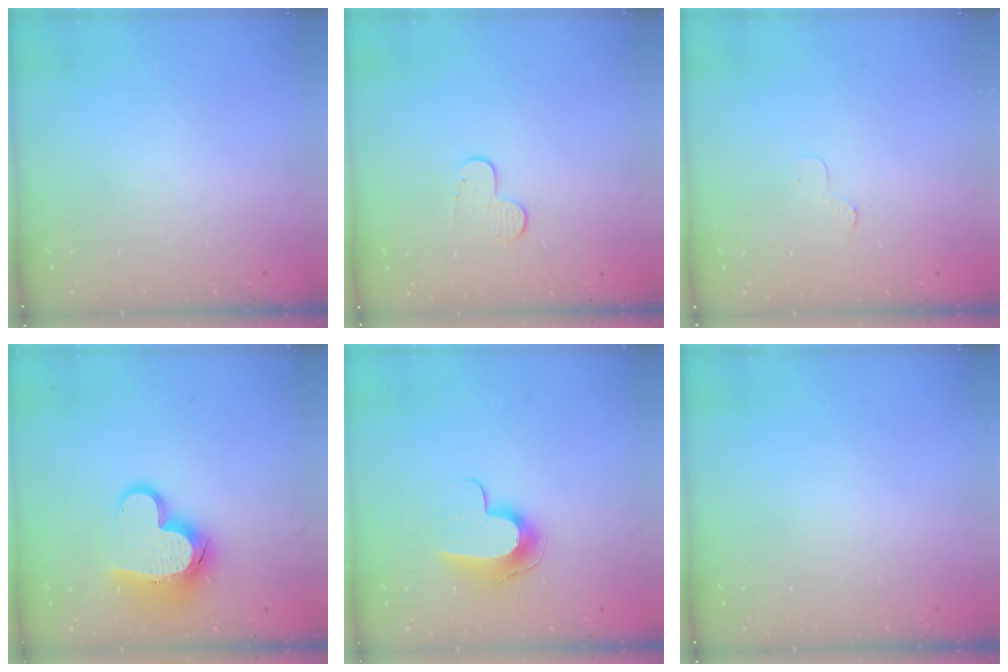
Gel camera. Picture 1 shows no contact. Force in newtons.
{"total": 6.4, "press": 6.4, "slide": 0.5}
{"total": 3.5, "press": 3.5, "slide": 0.3}
{"total": 14.9, "press": 14.9, "slide": 0.9}
{"total": 10.2, "press": 10.1, "slide": 0.5}
{"total": 0.0}